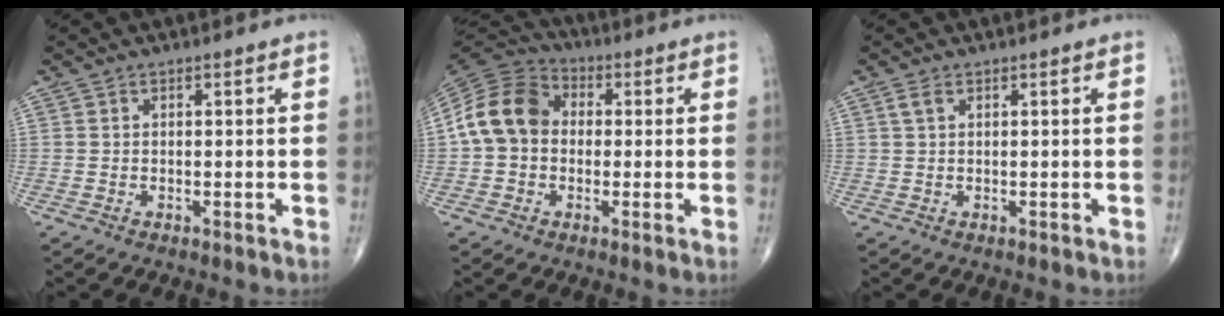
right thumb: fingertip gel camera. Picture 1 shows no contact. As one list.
[{"total": 12.1, "force": [0.3, 9.7, 7.2], "torque": [-0.126, 0.035, -0.008]}, {"total": 1.5, "force": [0.7, 0.8, 1.1], "torque": [-0.028, 0.009, 0.017]}]